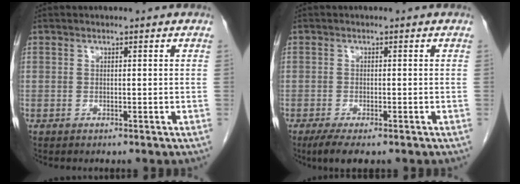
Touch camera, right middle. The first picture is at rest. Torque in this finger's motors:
{"motor_torque": [0.58, -0.41, 0.09, 0.02]}